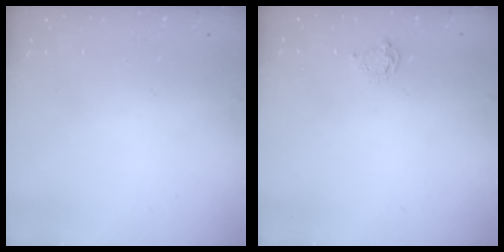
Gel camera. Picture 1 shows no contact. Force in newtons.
{"total": 3.8, "press": 3.8, "slide": 0.4}